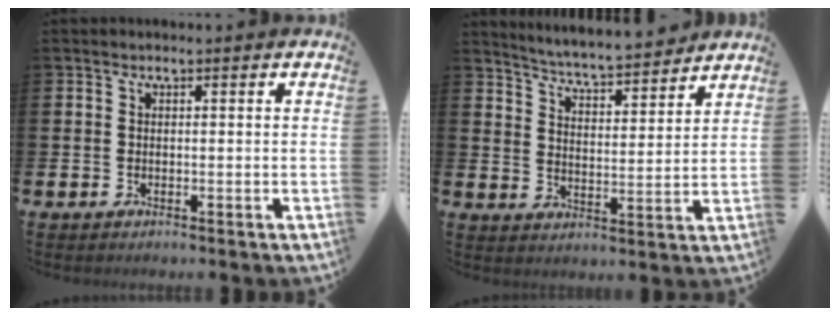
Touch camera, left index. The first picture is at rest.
{"total": 5.5, "force": [5.4, 0.1, 0.8], "torque": [-0.030, -0.048, 0.088]}